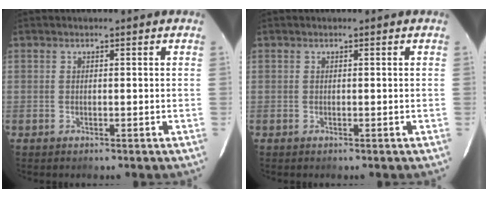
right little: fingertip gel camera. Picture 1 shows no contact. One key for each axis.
{"total": 0.0}